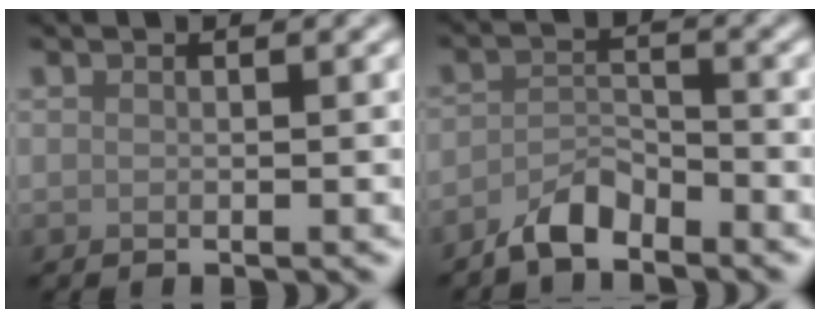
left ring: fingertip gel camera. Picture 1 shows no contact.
{"total": 2.9, "force": [-2.4, 0.9, 1.2], "torque": [-0.023, 0.007, -0.051]}